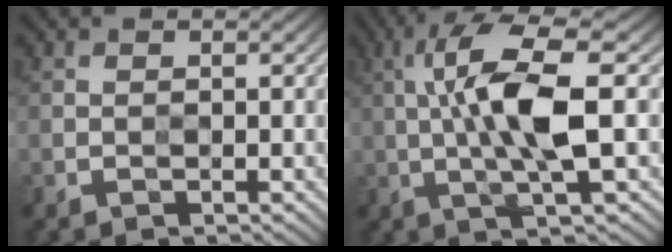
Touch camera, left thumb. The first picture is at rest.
{"total": 10.4, "force": [0.9, 2.4, 10.0], "torque": [-0.195, 0.013, 0.016]}